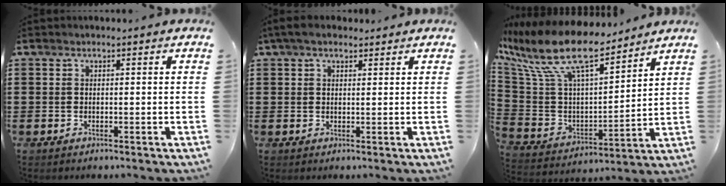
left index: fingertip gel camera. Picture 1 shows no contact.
{"total": 2.9, "force": [2.0, 1.2, 1.8], "torque": [-0.040, 0.008, 0.038]}
{"total": 13.5, "force": [9.8, 3.7, 8.4], "torque": [-0.209, -0.058, 0.169]}